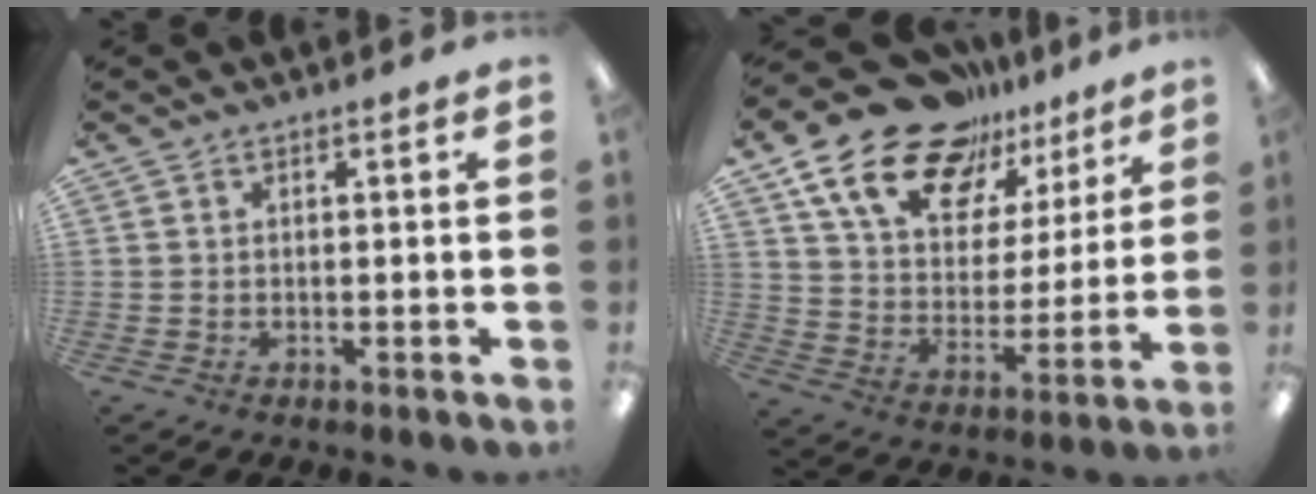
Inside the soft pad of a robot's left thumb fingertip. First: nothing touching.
{"total": 19.3, "force": [14.0, 10.1, 8.7], "torque": [-0.170, -0.082, 0.251]}